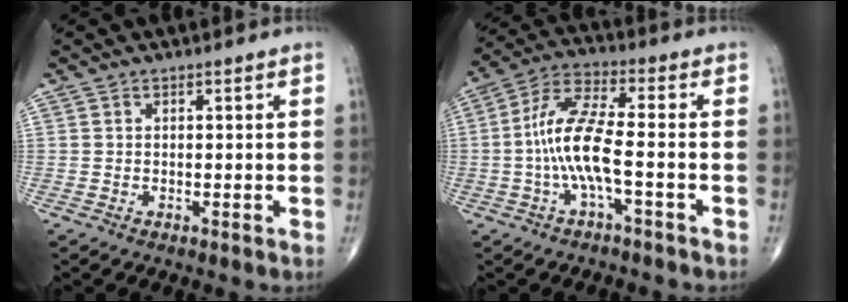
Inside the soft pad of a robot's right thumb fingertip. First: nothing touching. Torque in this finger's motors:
{"motor_torque": [2.63, 2.38, 1.93, -0.53, 0.64]}